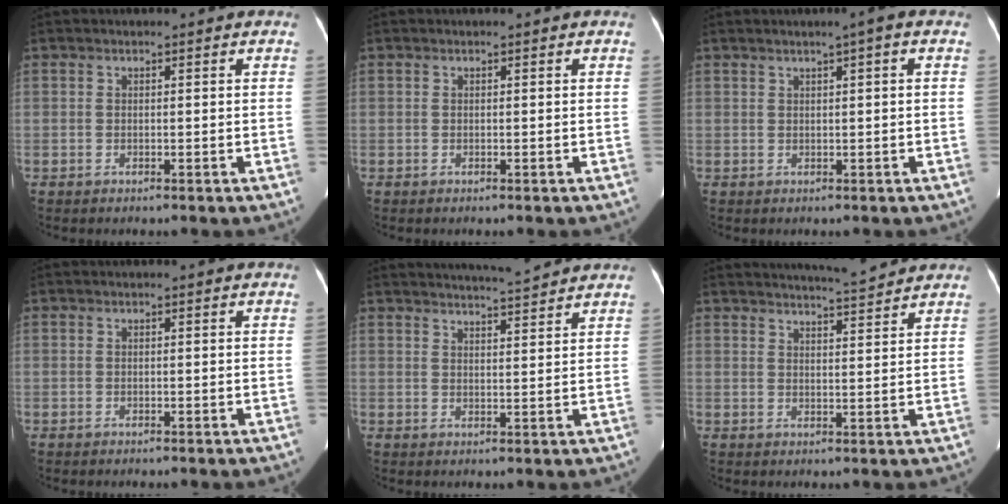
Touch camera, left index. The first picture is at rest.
{"total": 0.0}
{"total": 1.9, "force": [0.9, -0.1, 1.7], "torque": [-0.027, 0.004, 0.013]}
{"total": 0.0}
{"total": 7.3, "force": [6.9, -0.2, 2.1], "torque": [-0.043, 0.008, 0.096]}
{"total": 6.3, "force": [6.1, -0.4, 1.5], "torque": [-0.033, 0.003, 0.085]}